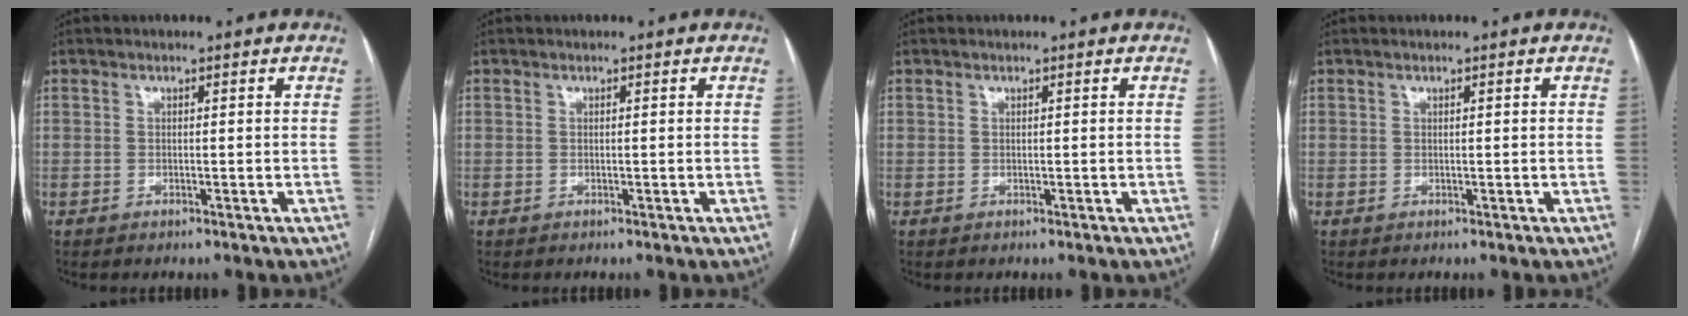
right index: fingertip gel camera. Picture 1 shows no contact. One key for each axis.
{"total": 0.0}
{"total": 0.0}
{"total": 0.0}